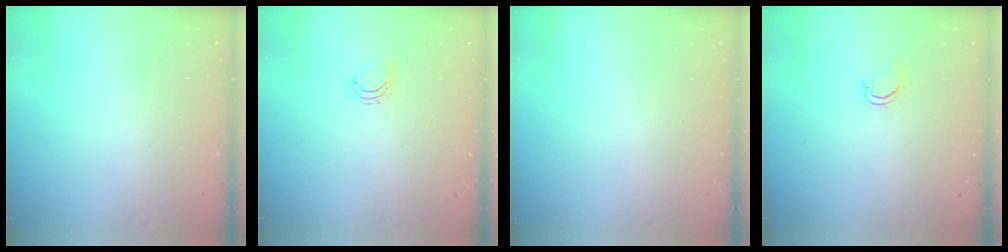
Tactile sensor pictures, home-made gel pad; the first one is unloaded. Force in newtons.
{"total": 4.7, "press": 4.6, "slide": 0.6}
{"total": 0.0}
{"total": 3.1, "press": 3.1, "slide": 0.2}